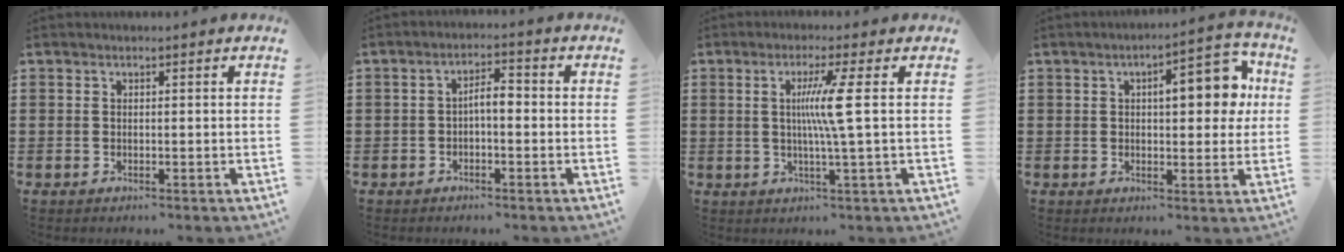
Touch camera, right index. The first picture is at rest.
{"total": 2.9, "force": [-0.8, 1.0, 2.6], "torque": [-0.050, 0.008, -0.017]}
{"total": 6.5, "force": [0.7, -1.2, 6.4], "torque": [-0.120, -0.008, 0.003]}
{"total": 8.9, "force": [2.0, 3.5, 8.0], "torque": [-0.105, -0.004, 0.021]}